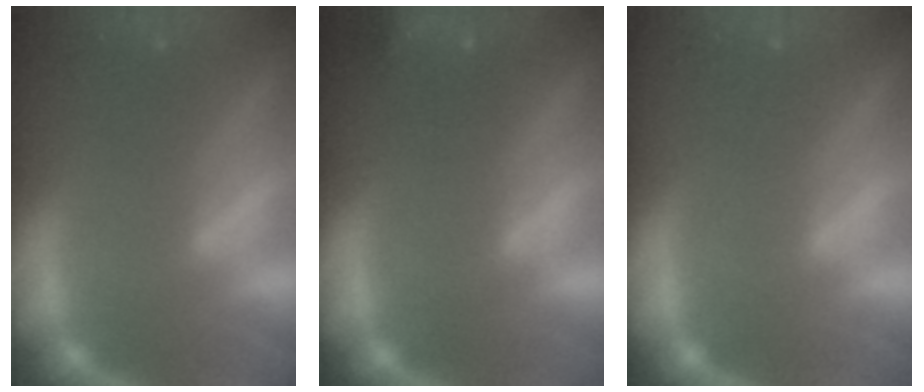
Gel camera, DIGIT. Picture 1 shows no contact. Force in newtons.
{"total": 3.0}
{"total": 0.0}